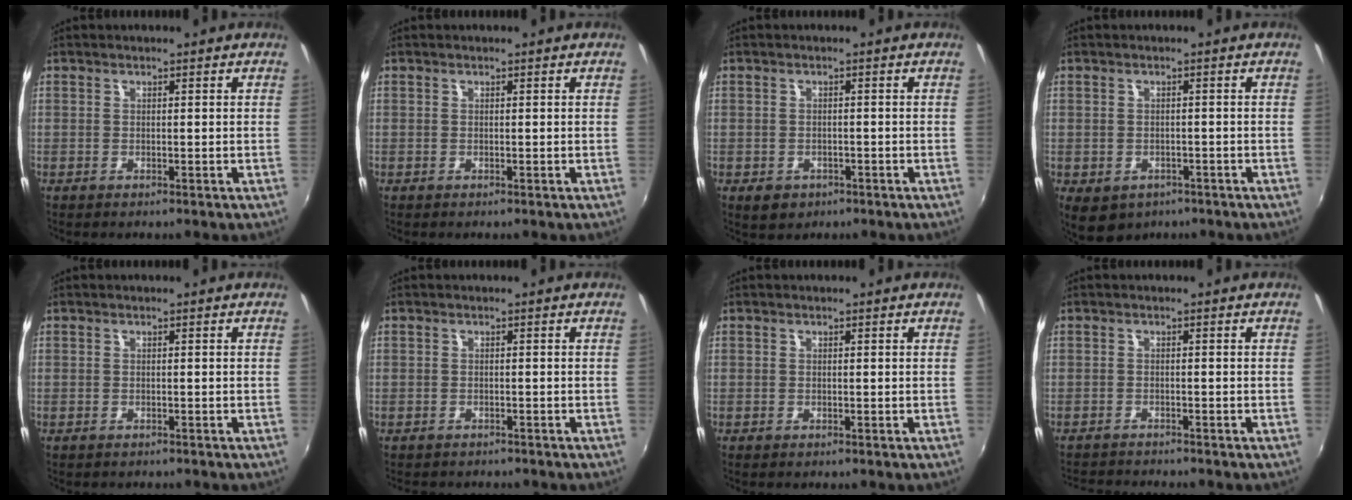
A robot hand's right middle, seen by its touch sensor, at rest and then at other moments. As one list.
[{"total": 0.0}, {"total": 3.4, "force": [-1.6, 2.7, 1.4], "torque": [-0.031, -0.005, -0.019]}, {"total": 6.5, "force": [-3.4, 4.7, 3.1], "torque": [-0.068, -0.024, -0.039]}, {"total": 0.9, "force": [-0.8, 0.4, 0.1], "torque": [-0.008, -0.002, -0.011]}, {"total": 2.4, "force": [-2.0, 1.2, 0.4], "torque": [-0.016, -0.006, -0.031]}, {"total": 0.0}, {"total": 5.2, "force": [-5.0, 0.5, 1.1], "torque": [-0.036, -0.013, -0.085]}]